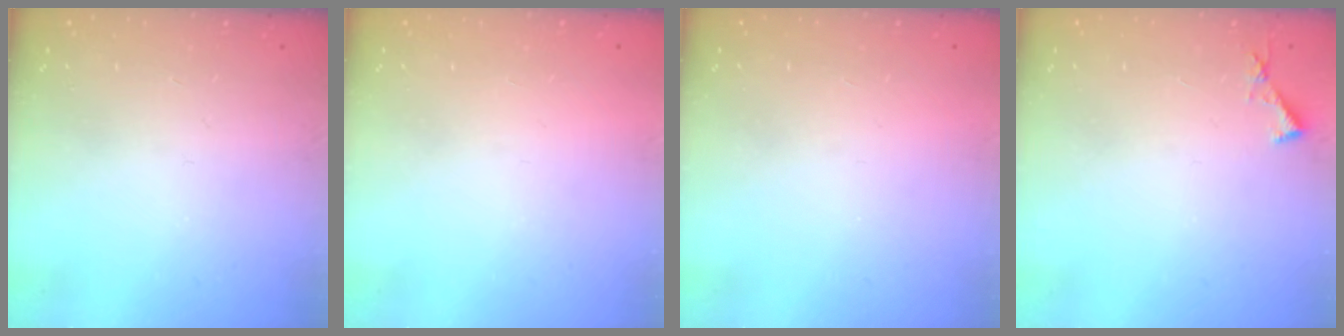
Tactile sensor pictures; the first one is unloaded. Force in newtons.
{"total": 1.5, "press": 1.5, "slide": 0.1}
{"total": 1.5, "press": 1.5, "slide": 0.1}
{"total": 3.8, "press": 3.8, "slide": 0.3}